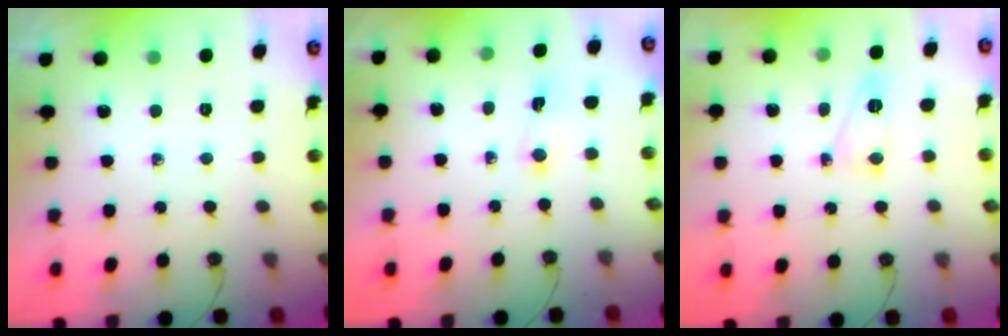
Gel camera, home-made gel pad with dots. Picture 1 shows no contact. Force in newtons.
{"total": 2.8, "press": 1.9, "slide": 2.1}
{"total": 6.8, "press": 6.8, "slide": 0.4}